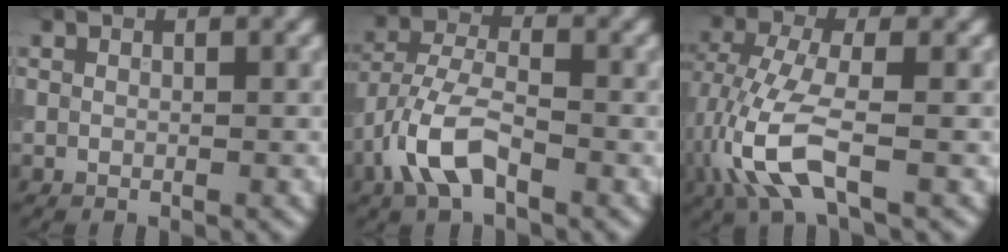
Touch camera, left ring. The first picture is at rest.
{"total": 5.8, "force": [-2.8, 2.7, 4.3], "torque": [-0.093, 0.002, -0.066]}
{"total": 6.7, "force": [-2.0, 2.7, 5.8], "torque": [-0.146, 0.000, -0.046]}